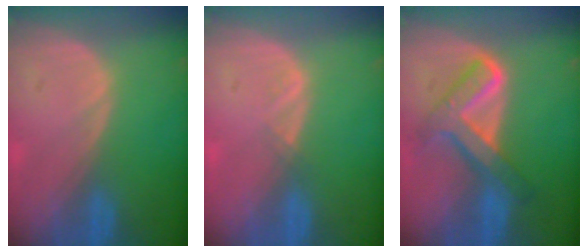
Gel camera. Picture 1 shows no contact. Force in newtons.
{"total": 1.0, "press": 0.9, "slide": 0.5}
{"total": 7.6, "press": 7.5, "slide": 0.4}